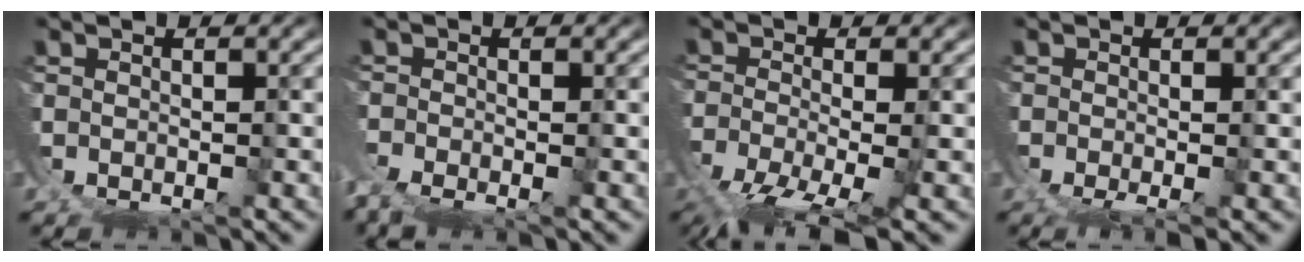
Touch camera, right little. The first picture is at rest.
{"total": 2.7, "force": [-2.1, 1.0, 1.3], "torque": [-0.031, -0.021, -0.035]}
{"total": 6.7, "force": [-5.3, 1.3, 3.9], "torque": [-0.067, -0.034, -0.076]}
{"total": 2.0, "force": [-1.6, 0.1, 1.3], "torque": [-0.014, -0.012, -0.028]}